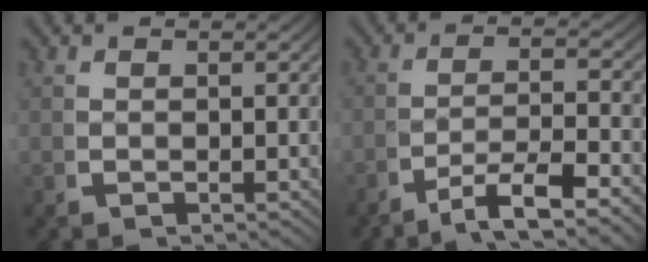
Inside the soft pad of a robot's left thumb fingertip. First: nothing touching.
{"total": 5.1, "force": [-2.5, 2.1, 4.0], "torque": [-0.070, -0.010, -0.039]}